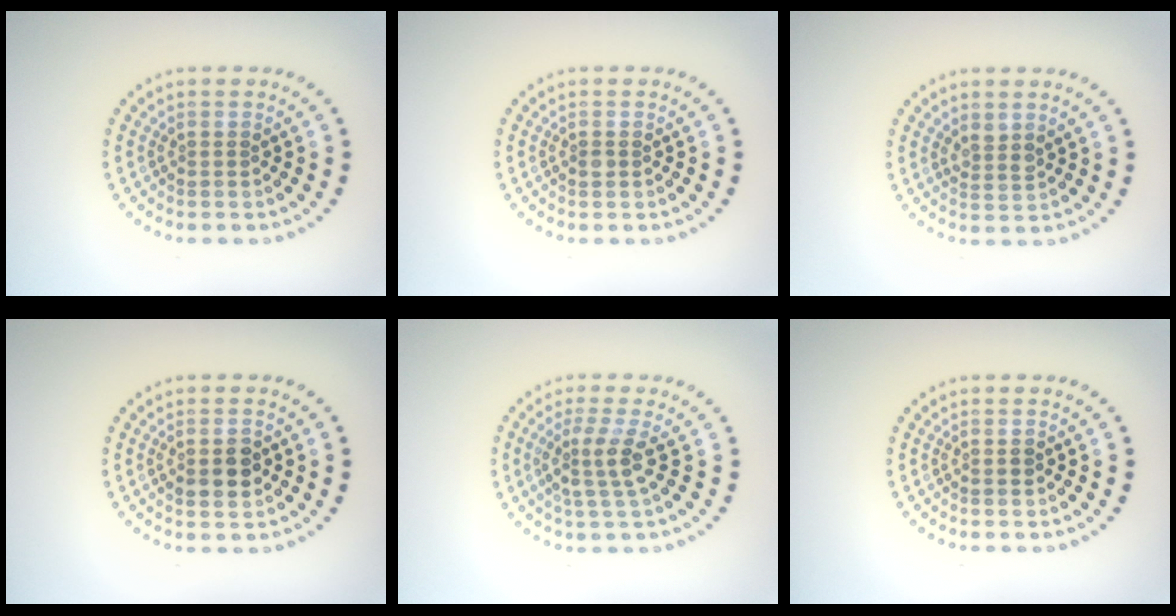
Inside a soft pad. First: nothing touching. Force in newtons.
{"total": 0.6, "press": 0.6, "slide": 0.2}
{"total": 1.5, "press": 1.2, "slide": 0.8}
{"total": 2.4, "press": 2.4, "slide": 0.3}
{"total": 2.8, "press": 2.2, "slide": 1.7}
{"total": 0.9, "press": 0.9, "slide": 0.2}